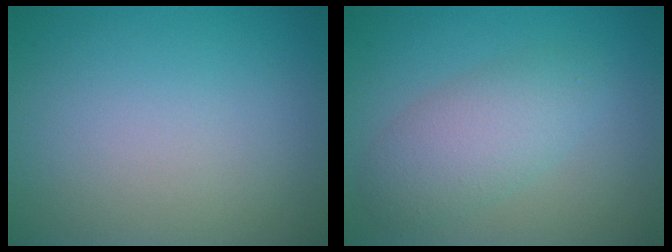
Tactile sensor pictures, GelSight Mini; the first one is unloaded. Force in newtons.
{"total": 4.1, "press": 4.1, "slide": 0.1}